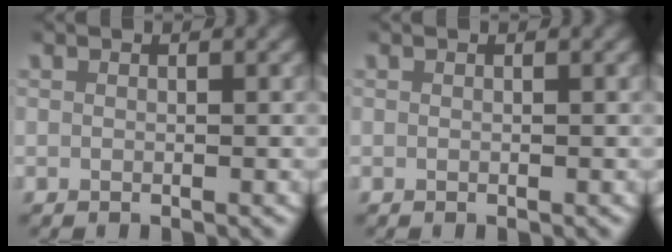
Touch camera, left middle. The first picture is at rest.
{"total": 0.0}